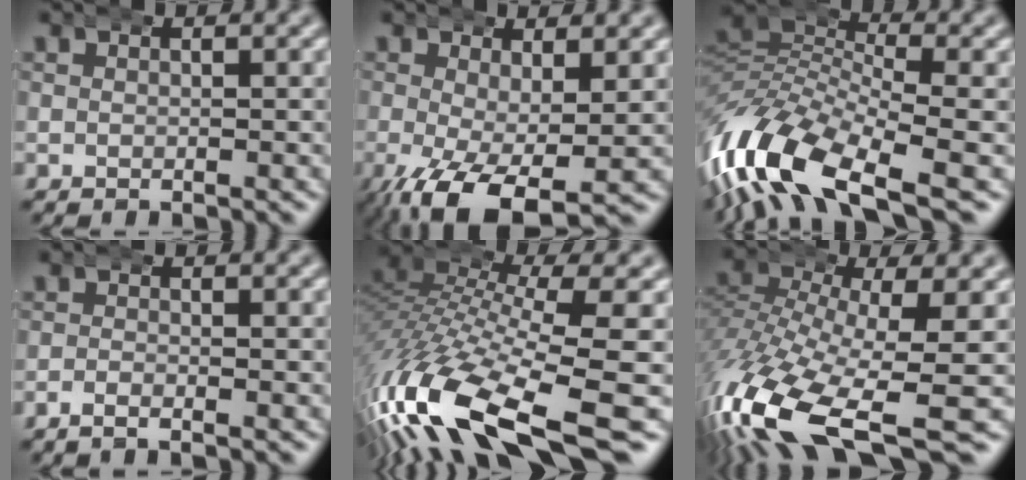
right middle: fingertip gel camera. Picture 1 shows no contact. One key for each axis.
{"total": 6.8, "fx": -3.3, "fy": 2.9, "fz": 5.2, "tx": -0.118, "ty": -0.052, "tz": -0.030}
{"total": 11.0, "fx": -3.6, "fy": 6.8, "fz": 7.8, "tx": -0.190, "ty": -0.050, "tz": -0.048}
{"total": 1.1, "fx": -1.0, "fy": 0.0, "fz": 0.5, "tx": -0.010, "ty": 0.001, "tz": -0.023}
{"total": 11.2, "fx": -5.0, "fy": 4.8, "fz": 8.8, "tx": -0.202, "ty": -0.042, "tz": -0.065}
{"total": 10.4, "fx": -5.7, "fy": 4.4, "fz": 7.4, "tx": -0.186, "ty": -0.064, "tz": -0.066}